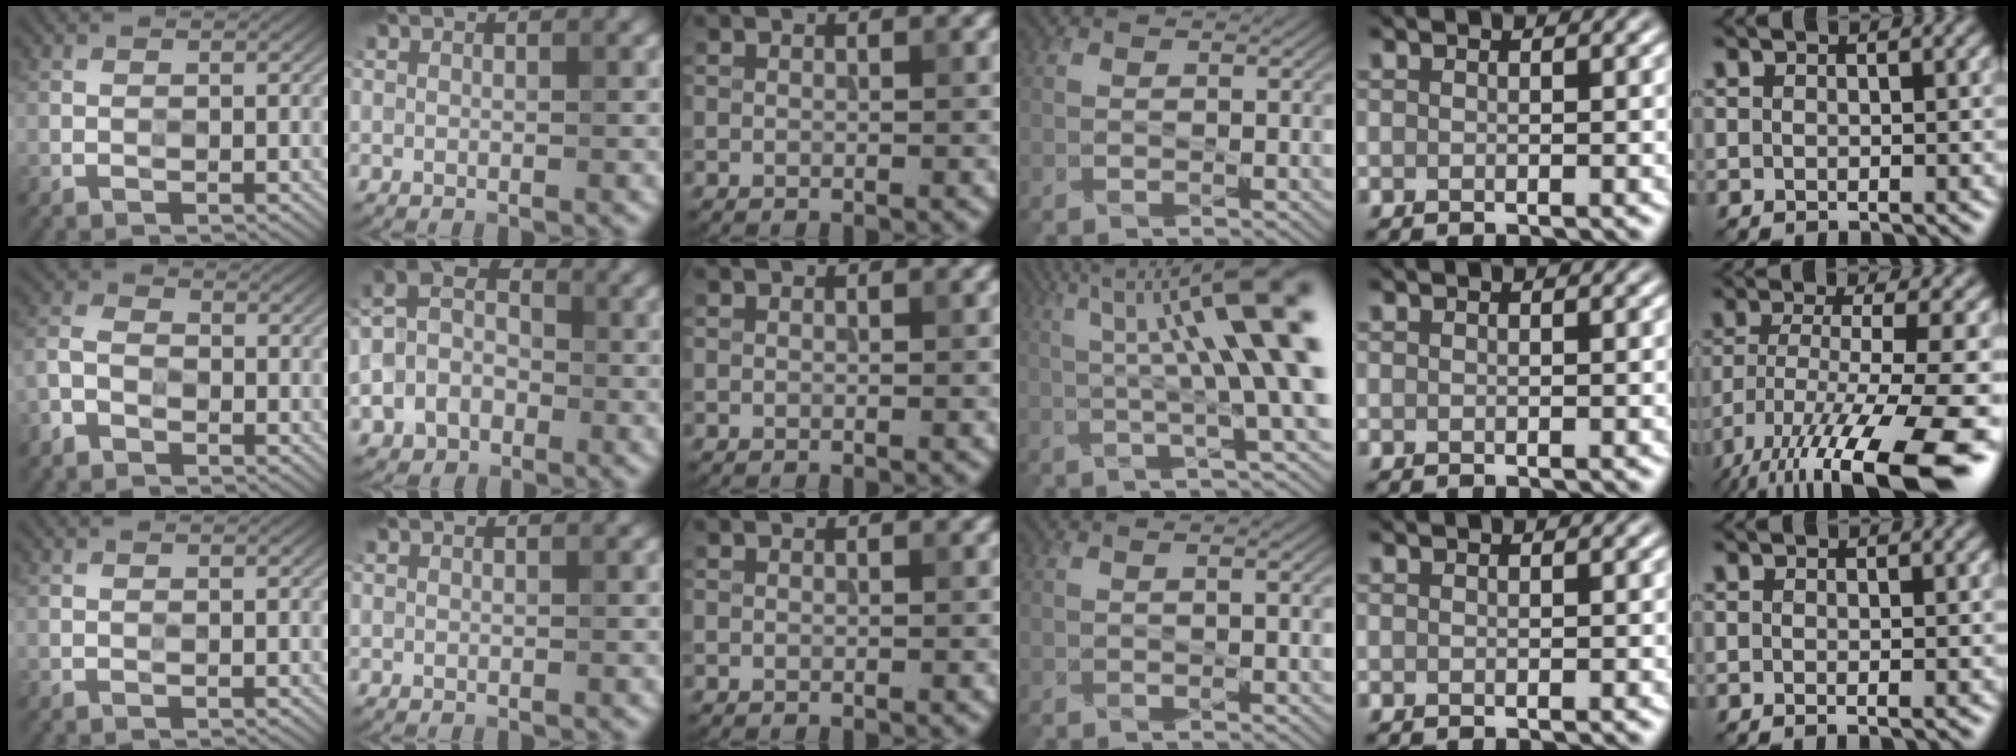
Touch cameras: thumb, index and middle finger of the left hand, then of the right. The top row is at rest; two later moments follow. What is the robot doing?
{"motion": "wipe", "object": "glass cup"}